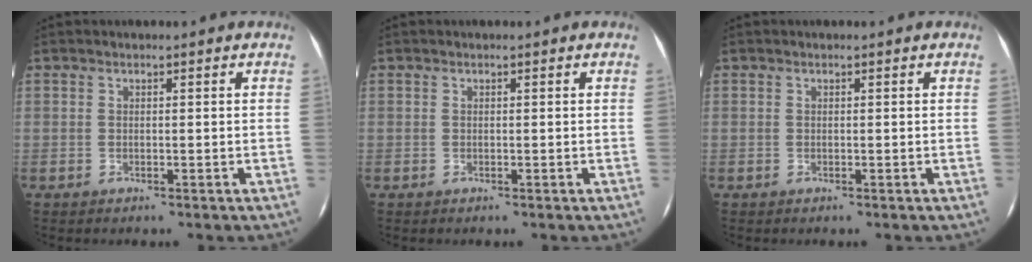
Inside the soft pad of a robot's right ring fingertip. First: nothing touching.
{"total": 0.0}
{"total": 0.0}